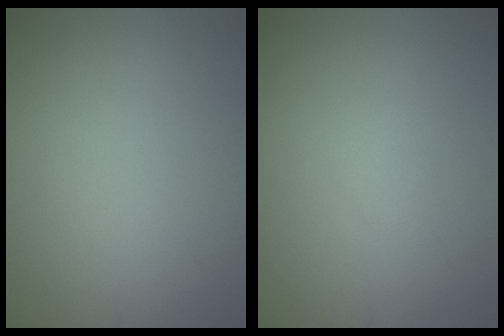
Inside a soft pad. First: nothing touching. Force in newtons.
{"total": 0.6, "press": 0.6, "slide": 0.0}